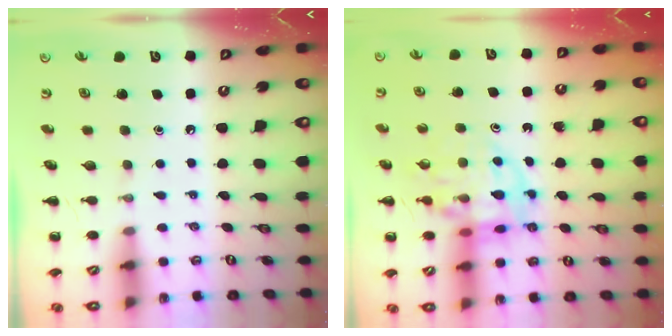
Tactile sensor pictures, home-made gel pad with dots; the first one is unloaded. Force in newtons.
{"total": 13.4, "press": 13.1, "slide": 3.1}